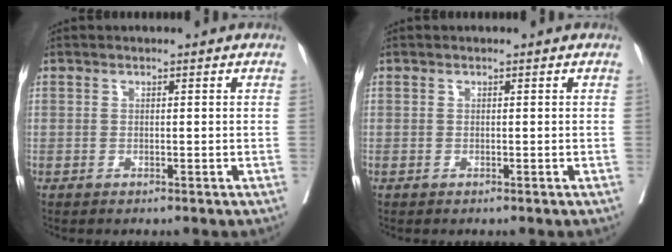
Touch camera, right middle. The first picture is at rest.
{"total": 0.0}